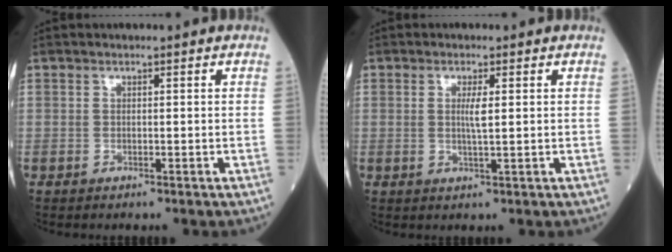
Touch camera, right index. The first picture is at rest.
{"total": 2.6, "force": [0.6, 0.1, 2.5], "torque": [-0.052, -0.002, 0.013]}